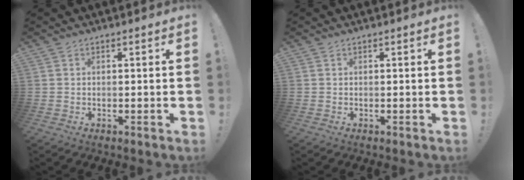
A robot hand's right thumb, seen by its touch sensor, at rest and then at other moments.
{"total": 0.0}